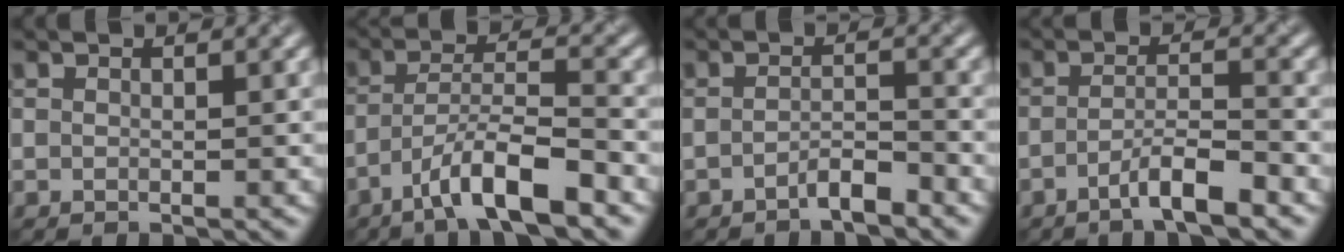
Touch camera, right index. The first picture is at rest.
{"total": 6.6, "force": [-4.1, 1.3, 5.1], "torque": [-0.086, 0.011, -0.074]}
{"total": 2.1, "force": [-1.5, 0.4, 1.3], "torque": [-0.022, 0.008, -0.031]}
{"total": 3.8, "force": [-2.2, 0.6, 3.1], "torque": [-0.051, 0.008, -0.048]}